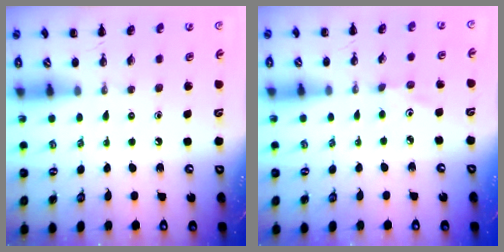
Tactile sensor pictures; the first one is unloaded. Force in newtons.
{"total": 1.4, "press": 1.3, "slide": 0.4}